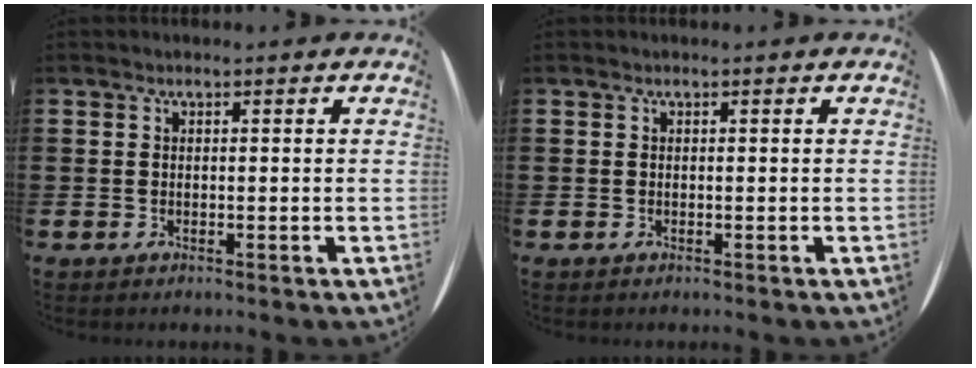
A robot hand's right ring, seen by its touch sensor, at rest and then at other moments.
{"total": 0.0}